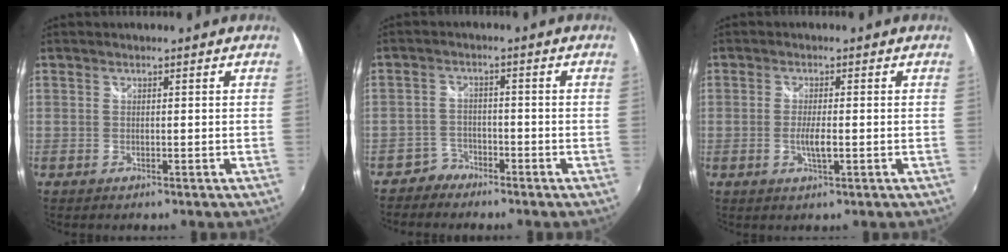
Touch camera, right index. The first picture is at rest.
{"total": 3.6, "force": [-2.9, 2.1, -0.4], "torque": [0.002, 0.013, -0.057]}
{"total": 3.3, "force": [-0.8, 0.5, 3.2], "torque": [-0.060, -0.007, -0.013]}